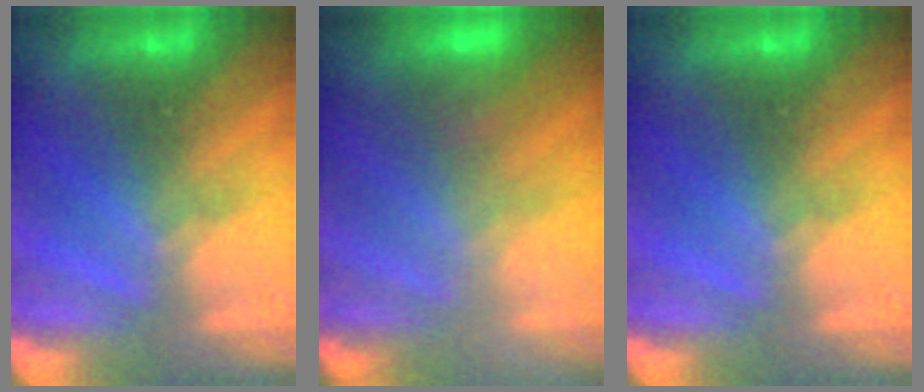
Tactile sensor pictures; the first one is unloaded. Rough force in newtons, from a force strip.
{"total": 2.2}
{"total": 0.0}